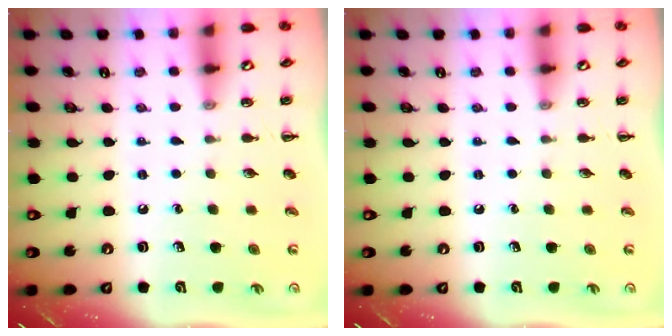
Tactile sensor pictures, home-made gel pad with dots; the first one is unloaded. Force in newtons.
{"total": 0.0}